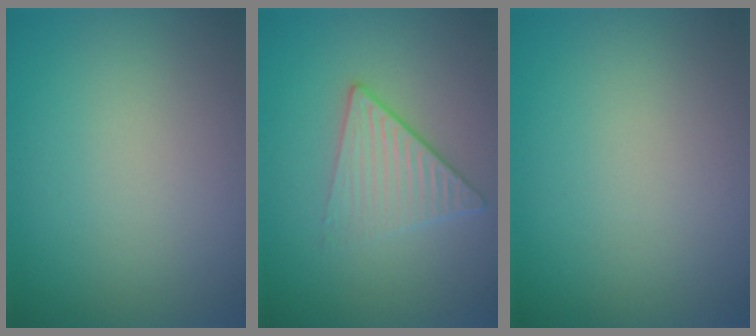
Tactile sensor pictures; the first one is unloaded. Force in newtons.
{"total": 3.2, "press": 2.8, "slide": 1.6}
{"total": 0.0}